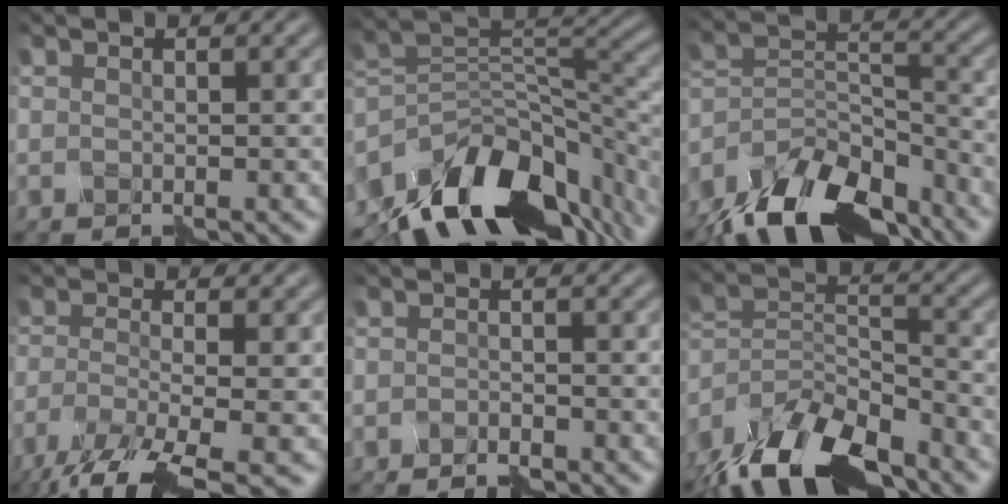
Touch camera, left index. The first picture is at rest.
{"total": 12.7, "force": [-7.9, 7.0, 7.0], "torque": [-0.127, 0.012, -0.136]}
{"total": 13.5, "force": [-10.9, 5.6, 5.7], "torque": [-0.113, 0.005, -0.182]}
{"total": 8.6, "force": [-5.4, 2.1, 6.3], "torque": [-0.117, -0.014, -0.102]}
{"total": 1.1, "force": [-1.0, 0.0, 0.3], "torque": [-0.005, 0.002, -0.016]}
{"total": 12.3, "force": [-9.8, 4.5, 5.9], "torque": [-0.124, -0.002, -0.173]}